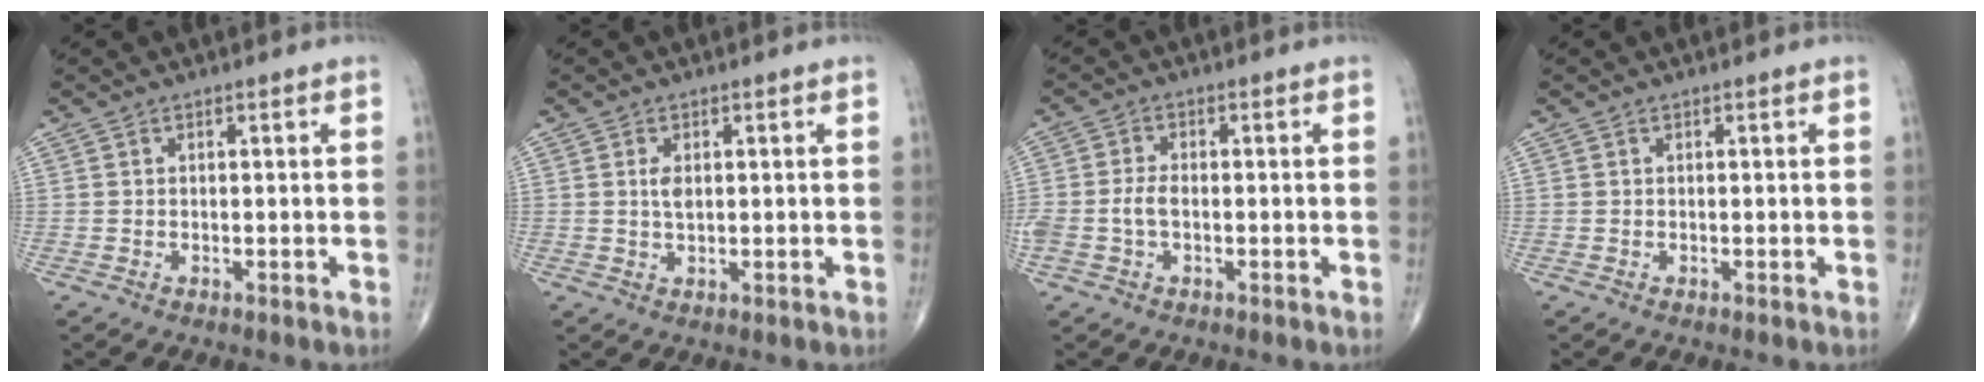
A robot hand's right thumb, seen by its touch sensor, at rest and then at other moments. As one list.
[{"total": 2.2, "force": [0.5, 1.2, 1.9], "torque": [-0.033, -0.003, 0.009]}, {"total": 4.2, "force": [-0.7, 2.5, 3.3], "torque": [-0.086, 0.013, -0.014]}, {"total": 0.0}]